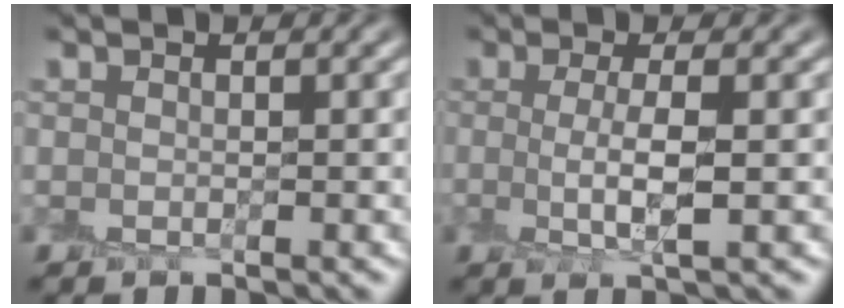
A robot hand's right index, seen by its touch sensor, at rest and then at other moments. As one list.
[{"total": 3.1, "force": [-0.1, 0.7, 3.0], "torque": [-0.060, 0.000, 0.001]}]